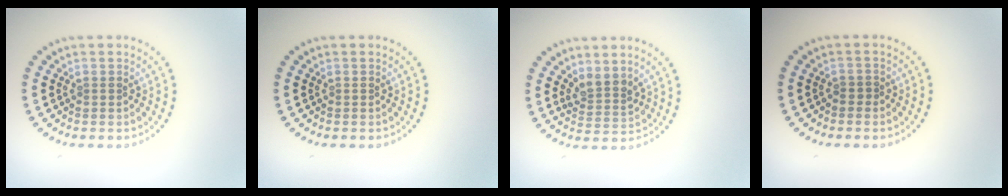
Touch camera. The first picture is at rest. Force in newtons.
{"total": 0.0}
{"total": 2.5, "press": 1.9, "slide": 1.6}
{"total": 0.6, "press": 0.4, "slide": 0.5}